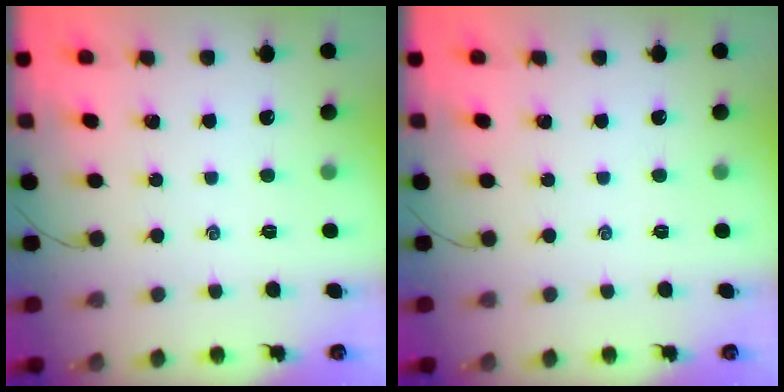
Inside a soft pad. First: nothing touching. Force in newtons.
{"total": 0.0}